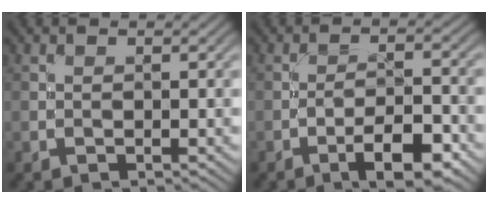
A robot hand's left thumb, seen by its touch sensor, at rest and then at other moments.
{"total": 6.6, "force": [-3.8, 2.0, 5.1], "torque": [-0.078, 0.008, -0.060]}